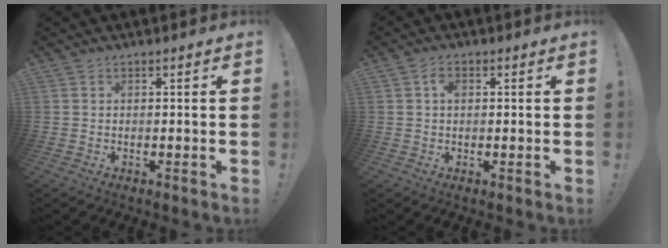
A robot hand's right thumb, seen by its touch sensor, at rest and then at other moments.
{"total": 2.3, "force": [0.5, 1.6, 1.5], "torque": [-0.021, 0.002, 0.005]}